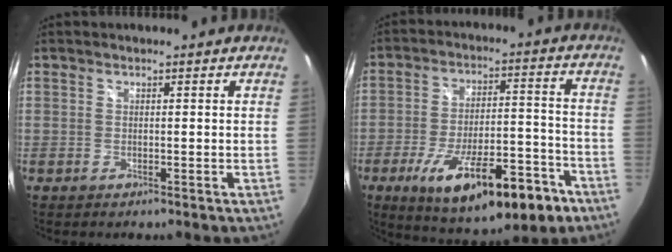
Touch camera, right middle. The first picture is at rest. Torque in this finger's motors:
{"motor_torque": [1.71, -0.43, 1.05, 0.21]}